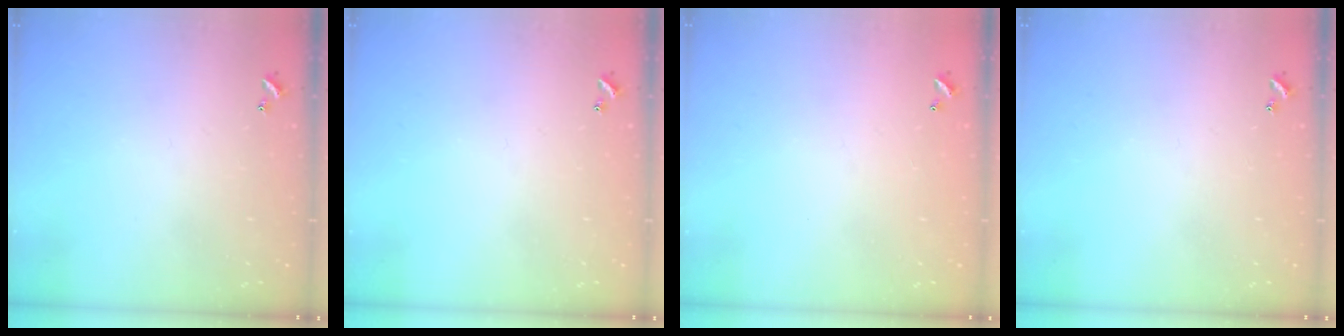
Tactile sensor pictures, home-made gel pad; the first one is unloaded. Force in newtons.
{"total": 0.0}
{"total": 2.9, "press": 2.9, "slide": 0.1}
{"total": 0.0}